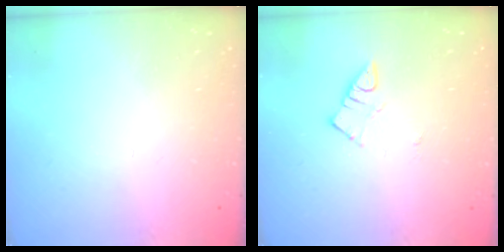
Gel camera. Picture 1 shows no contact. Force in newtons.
{"total": 2.8, "press": 2.7, "slide": 0.3}